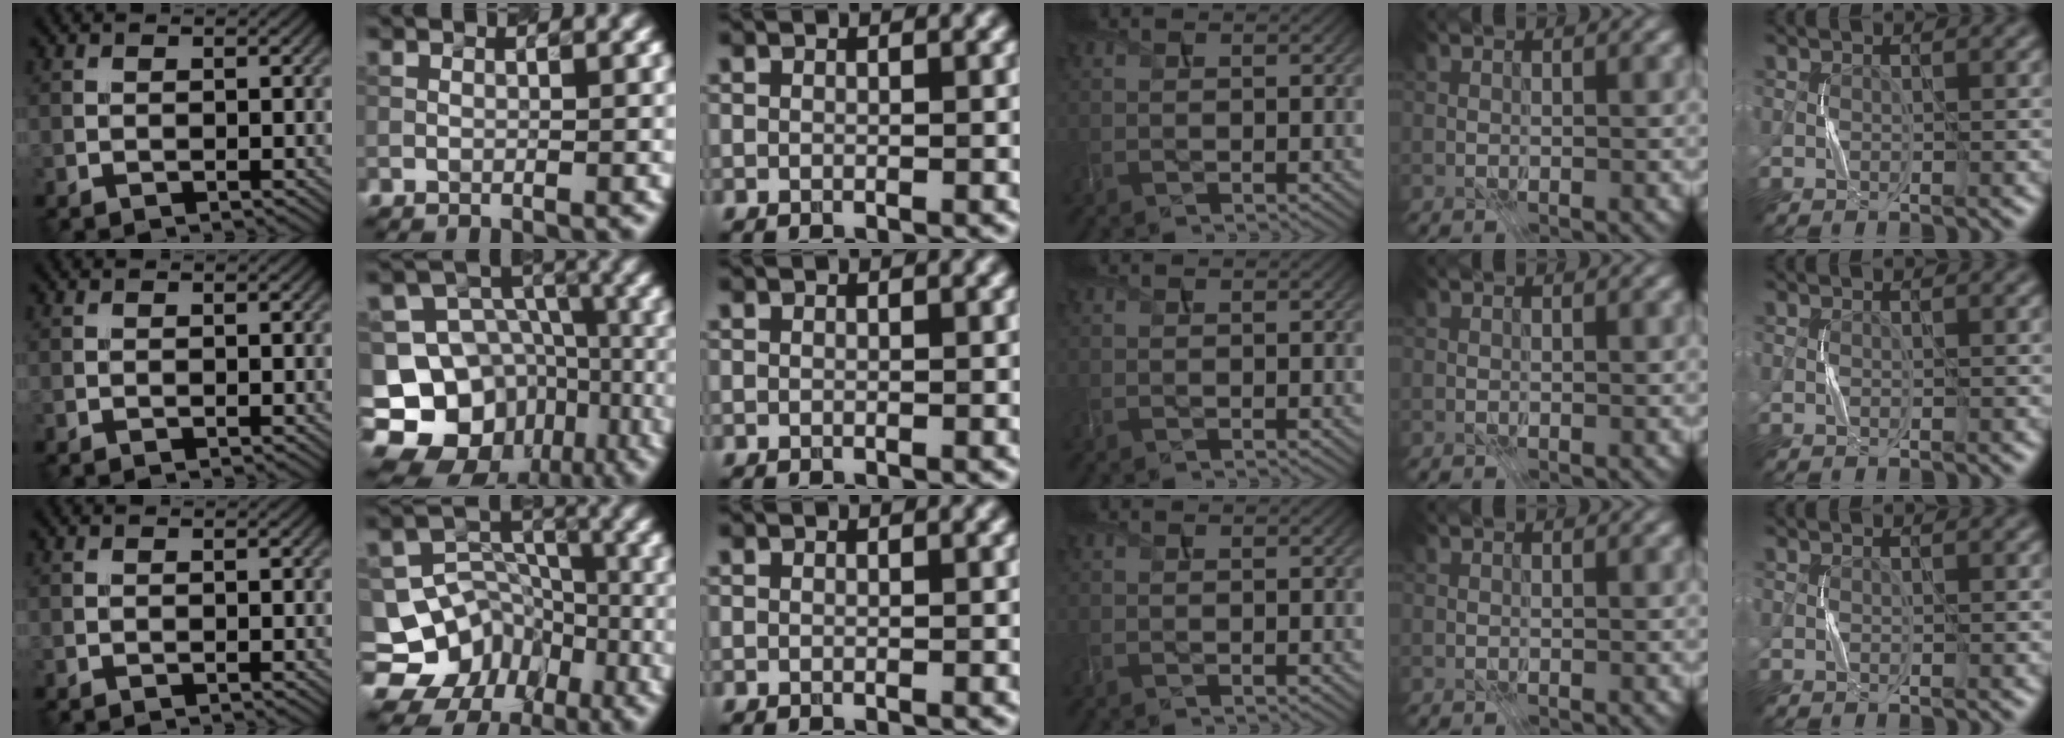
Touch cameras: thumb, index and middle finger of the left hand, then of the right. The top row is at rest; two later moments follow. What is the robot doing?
{"motion": "press", "object": "joystick"}